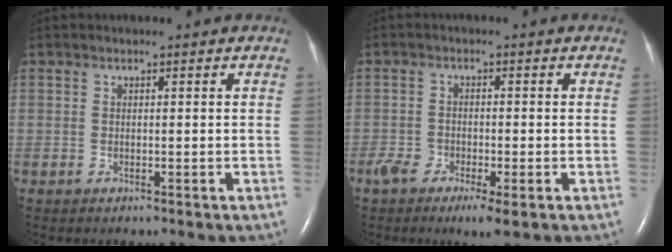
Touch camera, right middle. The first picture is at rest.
{"total": 4.8, "force": [-2.8, 1.3, 3.7], "torque": [-0.071, -0.008, -0.049]}